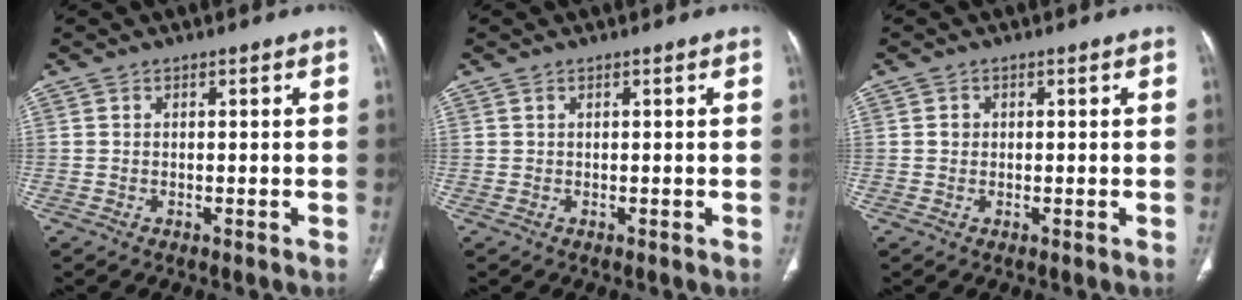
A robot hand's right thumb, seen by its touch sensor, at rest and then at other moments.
{"total": 0.0}
{"total": 1.1, "force": [0.3, 1.0, 0.2], "torque": [0.001, 0.002, 0.004]}